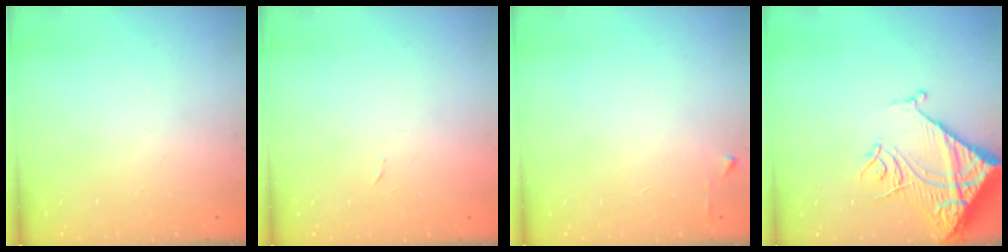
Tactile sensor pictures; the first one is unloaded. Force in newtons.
{"total": 2.4, "press": 2.4, "slide": 0.4}
{"total": 2.4, "press": 2.4, "slide": 0.3}
{"total": 15.5, "press": 15.3, "slide": 1.9}